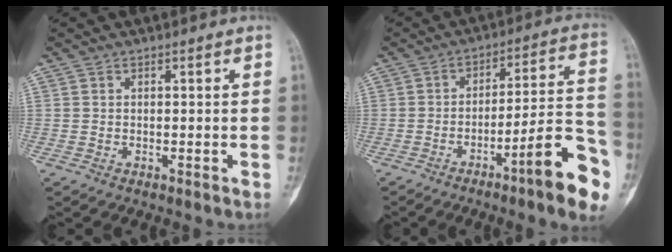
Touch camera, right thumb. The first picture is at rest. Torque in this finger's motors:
{"motor_torque": [0.23, 0.40, 0.37, 0.07, 0.04]}